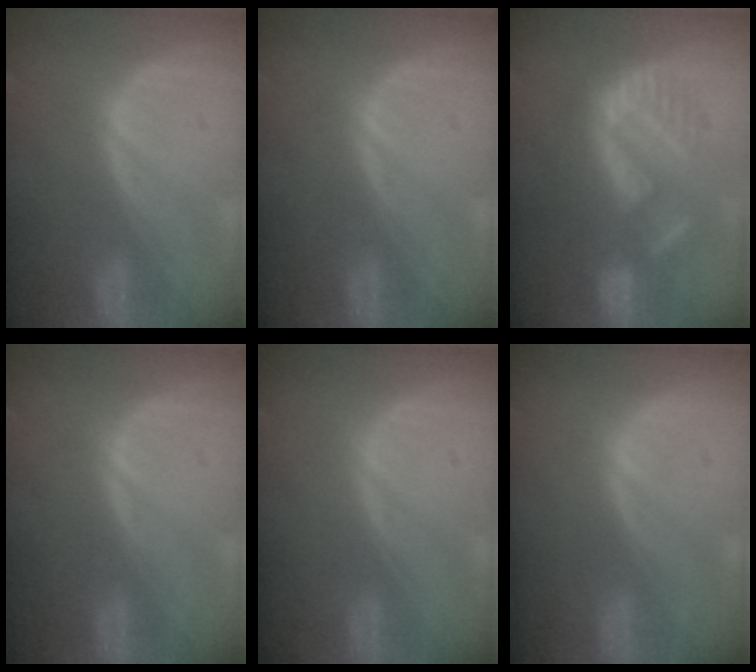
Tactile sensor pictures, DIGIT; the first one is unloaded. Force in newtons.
{"total": 0.0}
{"total": 9.0, "press": 8.9, "slide": 1.8}
{"total": 0.0}
{"total": 0.0}
{"total": 0.0}